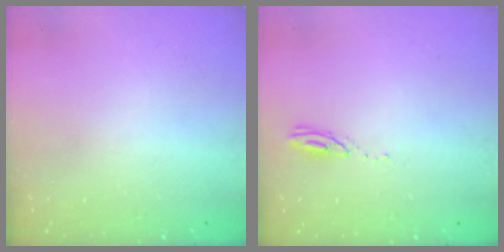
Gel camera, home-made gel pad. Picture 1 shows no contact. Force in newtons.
{"total": 3.1, "press": 3.1, "slide": 0.2}